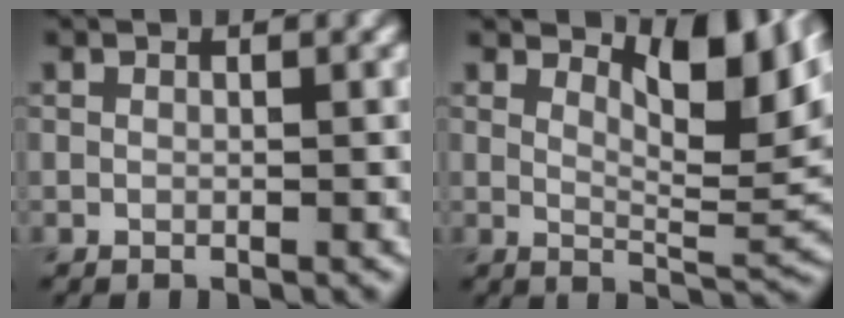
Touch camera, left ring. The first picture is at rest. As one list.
[{"total": 6.4, "force": [3.4, 2.1, 5.0], "torque": [-0.074, -0.004, 0.055]}]